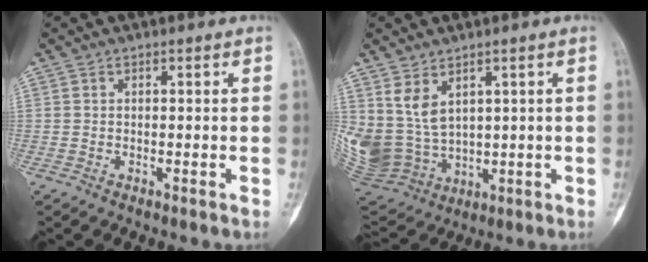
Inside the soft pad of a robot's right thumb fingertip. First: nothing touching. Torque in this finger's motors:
{"motor_torque": [-1.07, 1.40, 1.28, 0.41, 0.02]}